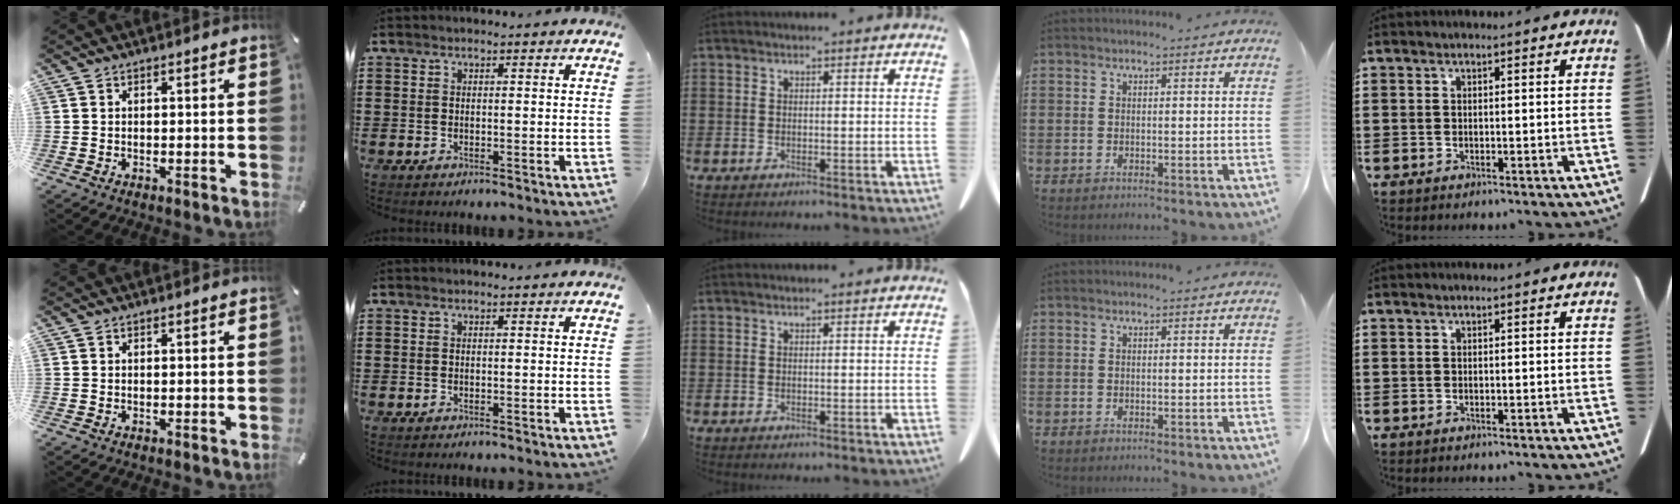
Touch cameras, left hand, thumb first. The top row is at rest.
{}